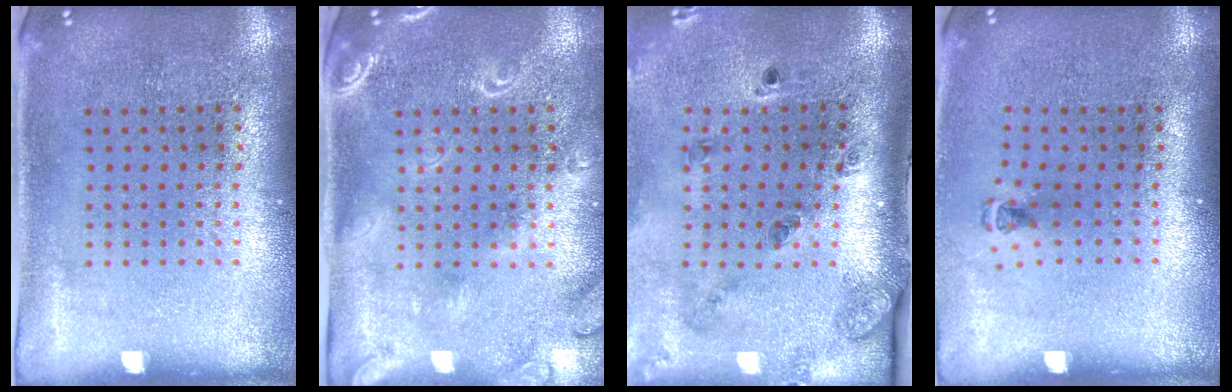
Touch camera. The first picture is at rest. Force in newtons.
{"total": 2.1, "press": 1.9, "slide": 1.0}
{"total": 1.8, "press": 1.5, "slide": 1.0}
{"total": 0.5, "press": 0.4, "slide": 0.3}